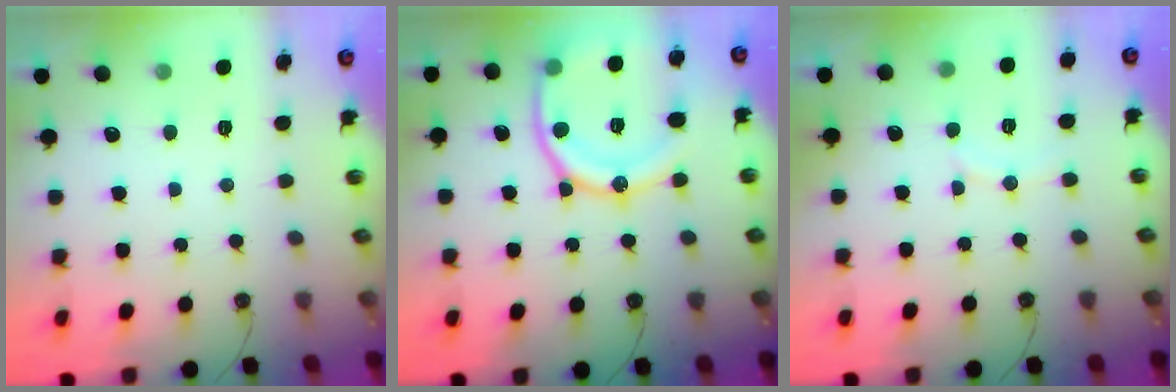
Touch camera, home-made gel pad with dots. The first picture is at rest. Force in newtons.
{"total": 19.3, "press": 19.2, "slide": 2.2}
{"total": 4.6, "press": 4.5, "slide": 0.6}